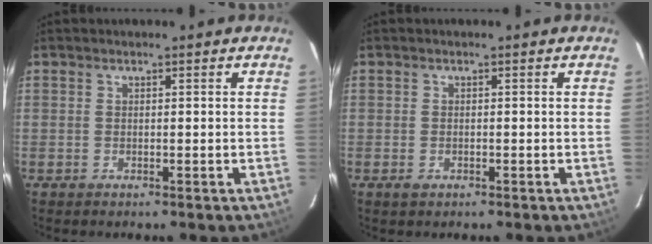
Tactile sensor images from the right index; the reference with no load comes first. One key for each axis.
{"total": 1.4, "fx": -0.7, "fy": 0.9, "fz": 0.6, "tx": -0.012, "ty": -0.002, "tz": -0.013}